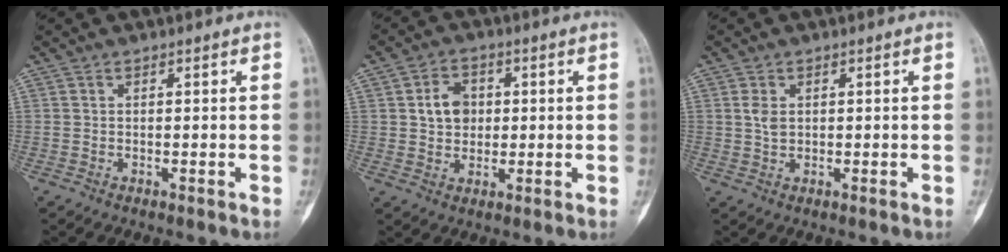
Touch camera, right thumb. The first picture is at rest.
{"total": 6.1, "force": [0.9, 4.9, 3.5], "torque": [-0.037, 0.002, 0.013]}
{"total": 2.2, "force": [0.4, 1.4, 1.7], "torque": [-0.031, 0.000, 0.011]}